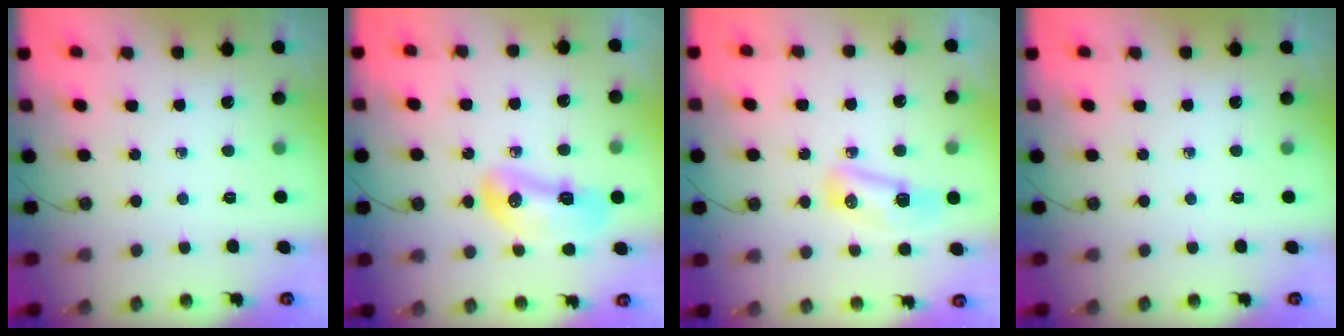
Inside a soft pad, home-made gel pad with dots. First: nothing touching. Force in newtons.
{"total": 11.4, "press": 11.1, "slide": 2.8}
{"total": 8.3, "press": 8.2, "slide": 0.9}
{"total": 0.0}